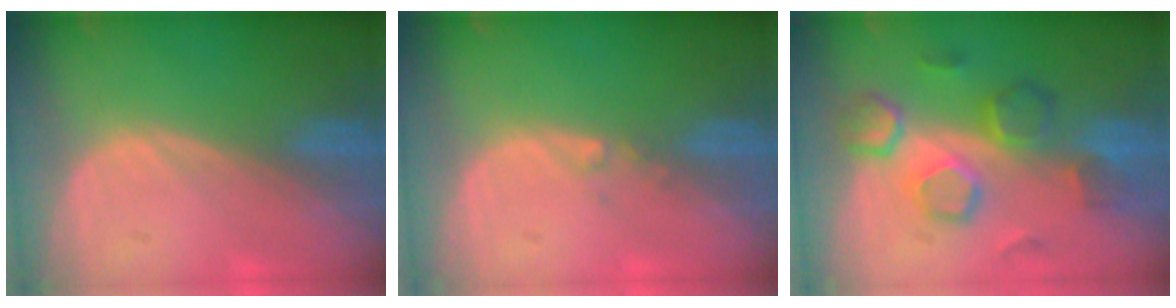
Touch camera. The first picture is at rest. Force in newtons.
{"total": 0.7, "press": 0.6, "slide": 0.4}
{"total": 8.5, "press": 8.4, "slide": 1.4}